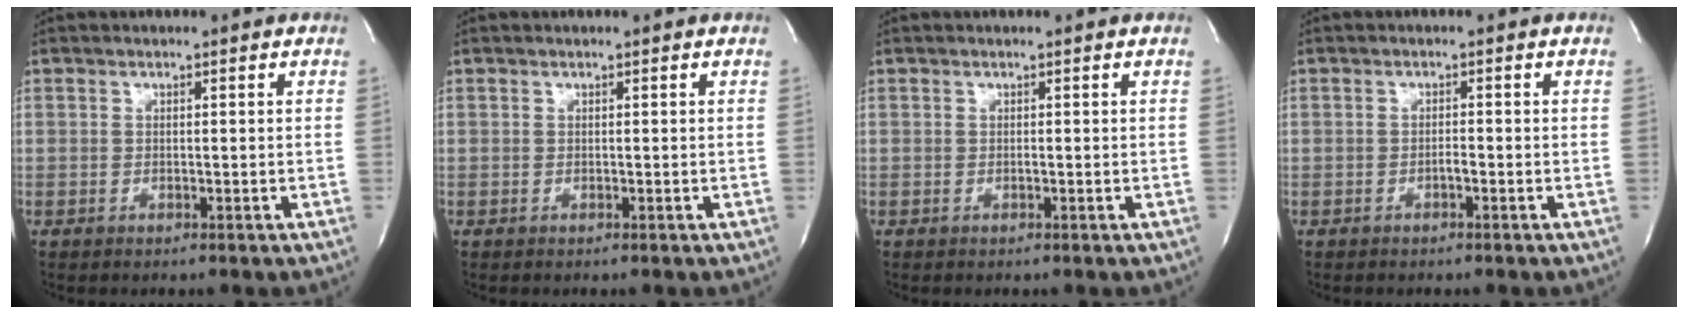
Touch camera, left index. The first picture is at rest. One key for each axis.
{"total": 0.0}
{"total": 0.0}
{"total": 0.8, "fx": -0.5, "fy": 0.1, "fz": 0.7, "tx": -0.012, "ty": 0.002, "tz": -0.009}